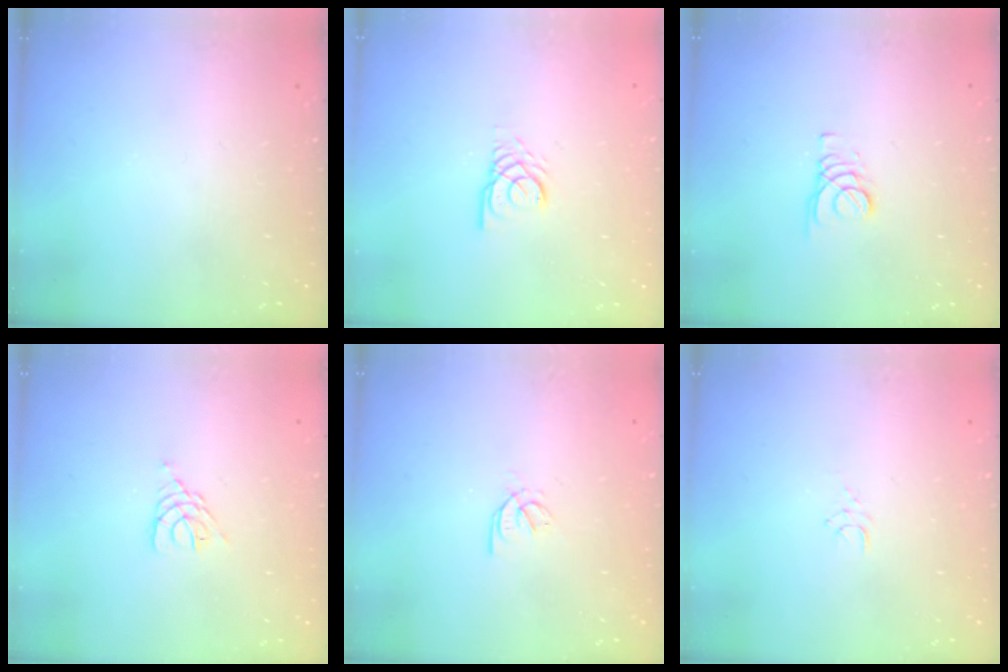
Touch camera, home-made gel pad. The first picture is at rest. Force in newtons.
{"total": 3.0, "press": 2.9, "slide": 0.3}
{"total": 1.8, "press": 1.8, "slide": 0.2}
{"total": 3.1, "press": 3.0, "slide": 0.5}
{"total": 2.1, "press": 2.0, "slide": 0.5}
{"total": 5.0, "press": 4.9, "slide": 0.3}